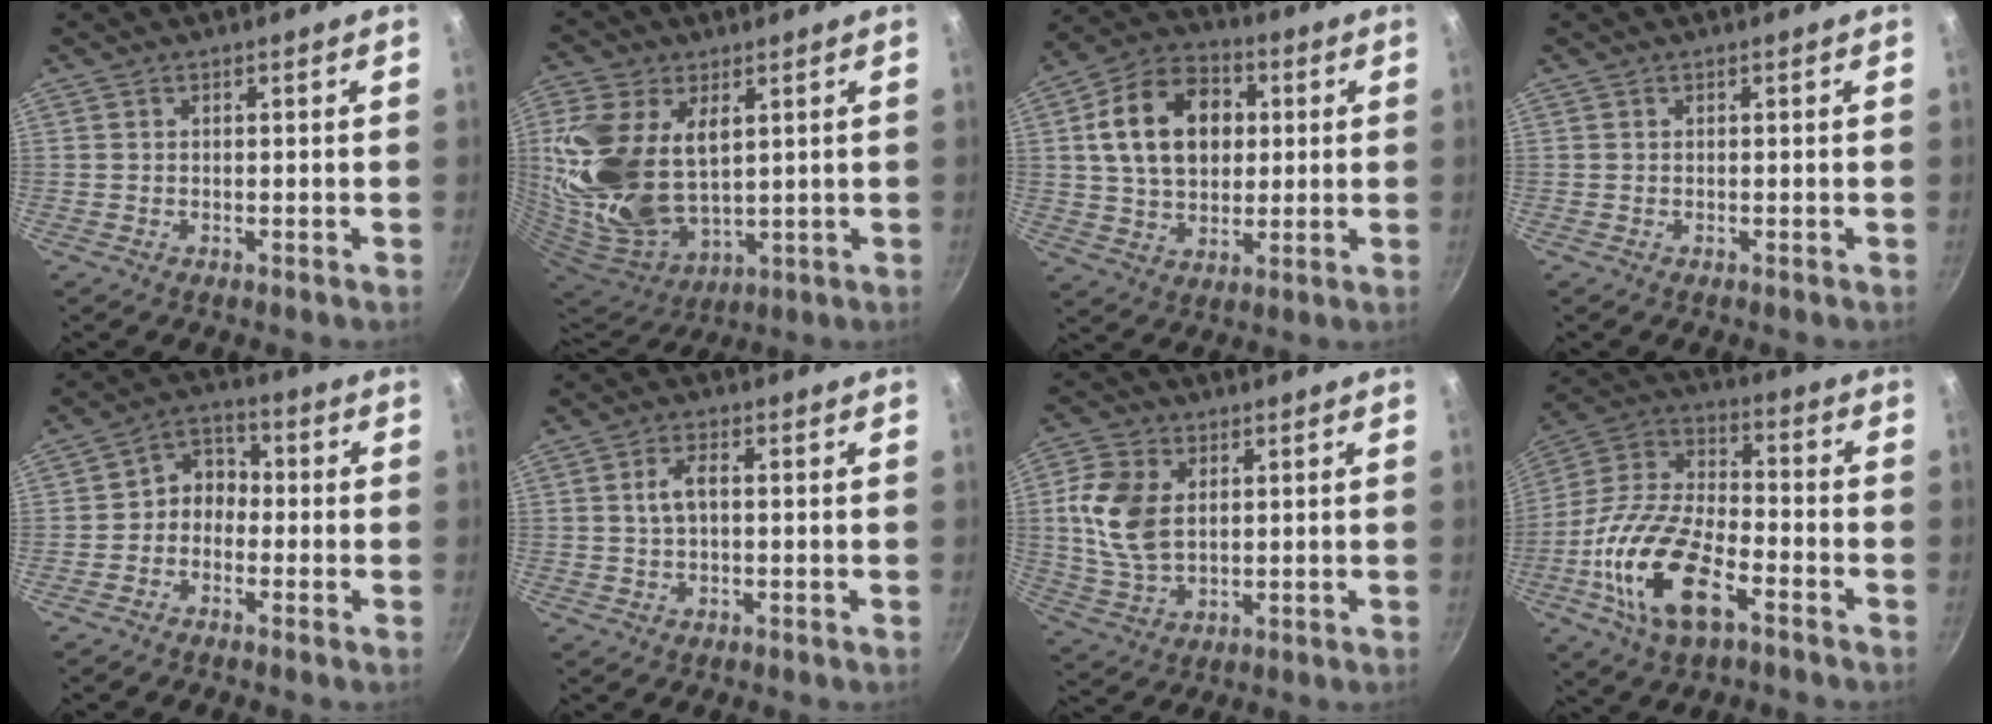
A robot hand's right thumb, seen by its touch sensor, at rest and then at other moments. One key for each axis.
{"total": 20.3, "fx": 4.7, "fy": 12.3, "fz": 15.5, "tx": -0.317, "ty": -0.033, "tz": 0.106}
{"total": 16.9, "fx": 3.2, "fy": 12.1, "fz": 11.4, "tx": -0.165, "ty": 0.015, "tz": 0.046}
{"total": 0.0}
{"total": 5.6, "fx": -1.4, "fy": 4.5, "fz": 2.9, "tx": -0.018, "ty": 0.032, "tz": -0.041}
{"total": 3.9, "fx": 0.3, "fy": 1.9, "fz": 3.4, "tx": -0.068, "ty": 0.012, "tz": 0.006}
{"total": 11.7, "fx": 2.2, "fy": 7.8, "fz": 8.5, "tx": -0.157, "ty": -0.011, "tz": 0.043}
{"total": 20.1, "fx": -8.2, "fy": 9.5, "fz": 15.7, "tx": -0.292, "ty": 0.036, "tz": -0.169}